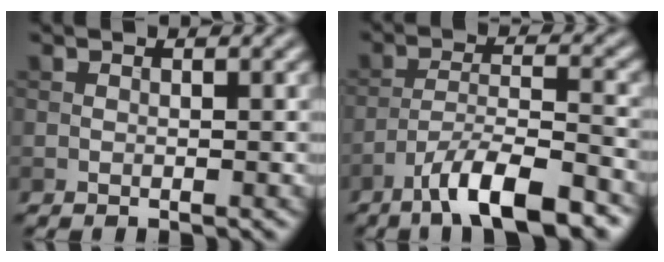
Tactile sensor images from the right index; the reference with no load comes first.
{"total": 8.3, "force": [-5.9, 1.9, 5.5], "torque": [-0.089, 0.006, -0.104]}